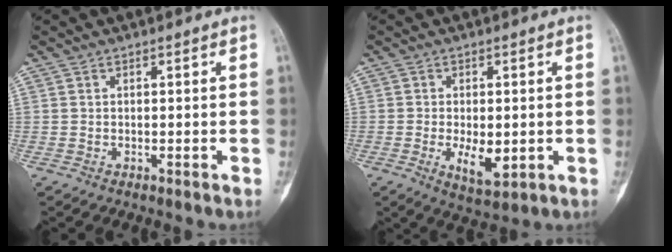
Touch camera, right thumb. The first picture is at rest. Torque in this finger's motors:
{"motor_torque": [-0.42, 0.65, 0.24, 0.40, 0.03]}